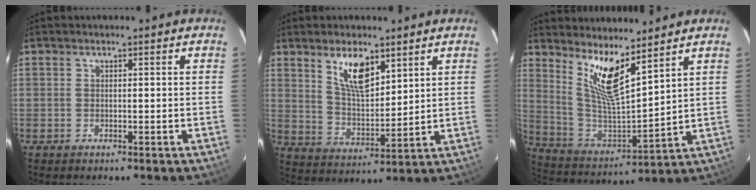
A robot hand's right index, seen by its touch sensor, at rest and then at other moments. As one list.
[{"total": 9.3, "force": [5.6, 3.6, 6.5], "torque": [-0.113, 0.000, 0.114]}, {"total": 11.7, "force": [8.2, 1.9, 8.1], "torque": [-0.153, -0.020, 0.167]}]